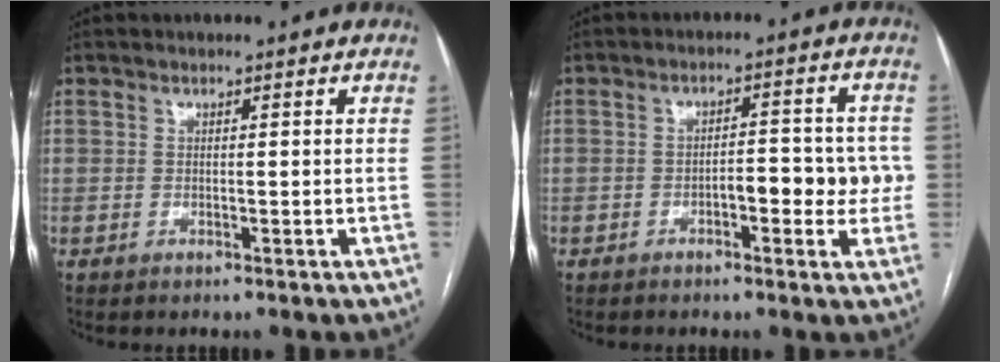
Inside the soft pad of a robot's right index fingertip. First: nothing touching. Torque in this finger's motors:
{"motor_torque": [0.19, 0.28, 0.08, 0.01]}